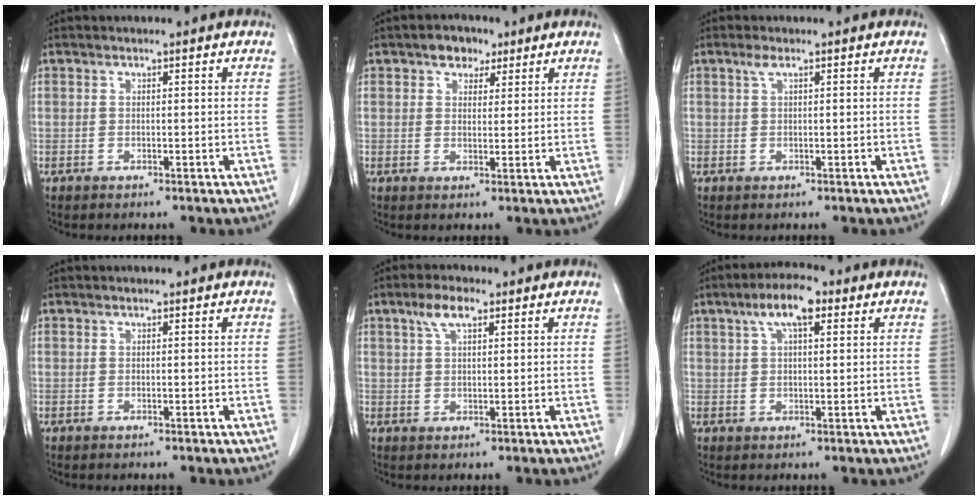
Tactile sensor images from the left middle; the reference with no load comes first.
{"total": 3.8, "force": [2.3, 2.5, 1.7], "torque": [-0.024, 0.010, 0.037]}
{"total": 1.1, "force": [0.6, 0.3, 0.8], "torque": [-0.019, 0.009, 0.011]}
{"total": 0.0}
{"total": 3.1, "force": [1.8, 0.9, 2.4], "torque": [-0.053, 0.010, 0.037]}
{"total": 6.3, "force": [3.2, 1.9, 5.1], "torque": [-0.097, 0.020, 0.052]}